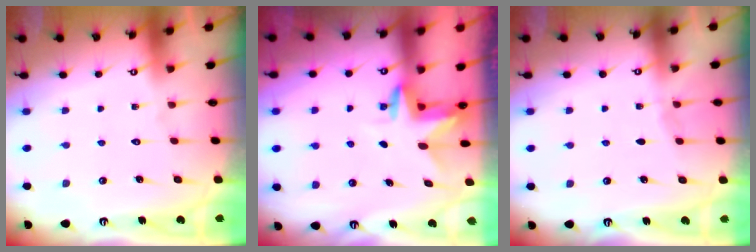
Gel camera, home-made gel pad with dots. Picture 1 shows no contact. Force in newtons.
{"total": 3.3, "press": 3.3, "slide": 0.3}
{"total": 1.5, "press": 1.4, "slide": 0.3}